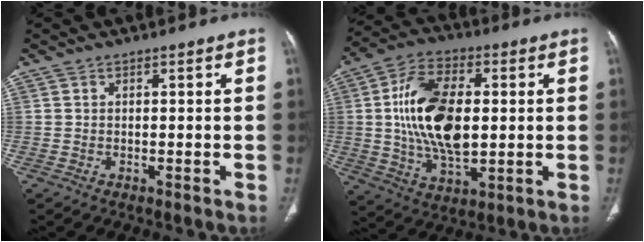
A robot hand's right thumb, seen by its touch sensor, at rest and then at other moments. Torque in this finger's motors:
{"motor_torque": [1.96, 2.87, 1.37, -1.10, 0.56]}